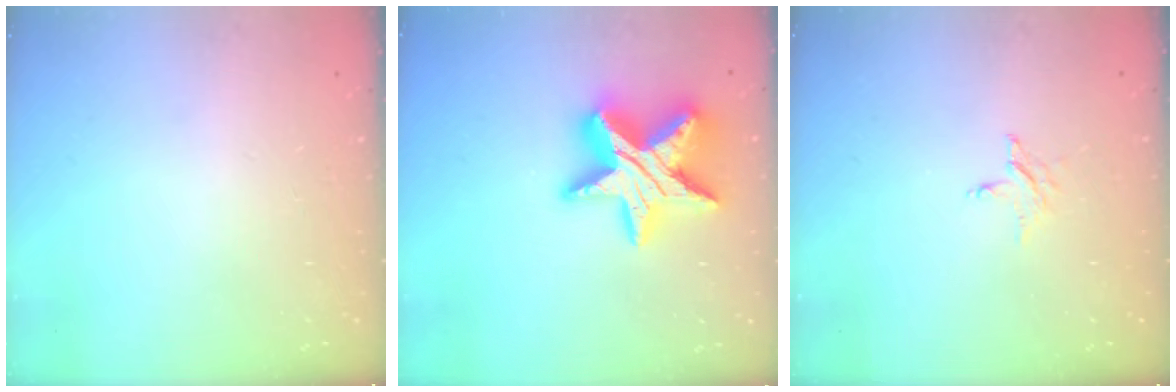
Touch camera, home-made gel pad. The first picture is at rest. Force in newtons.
{"total": 20.9, "press": 20.9, "slide": 1.3}
{"total": 3.1, "press": 3.1, "slide": 0.3}